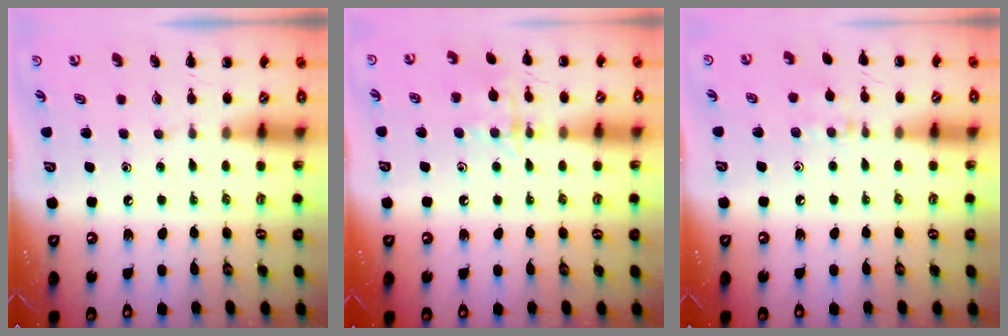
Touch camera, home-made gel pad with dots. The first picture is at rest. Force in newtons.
{"total": 10.2, "press": 10.2, "slide": 0.6}
{"total": 6.6, "press": 6.3, "slide": 2.0}